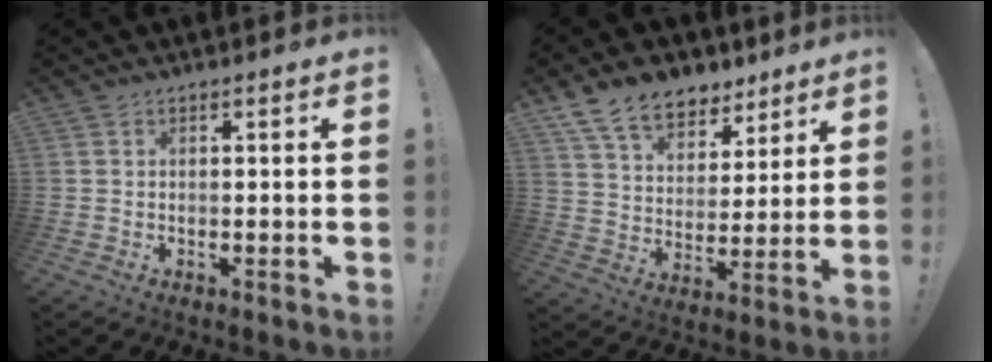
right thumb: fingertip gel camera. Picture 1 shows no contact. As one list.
[{"total": 14.0, "force": [10.1, 8.2, 5.2], "torque": [-0.095, -0.066, 0.191]}]